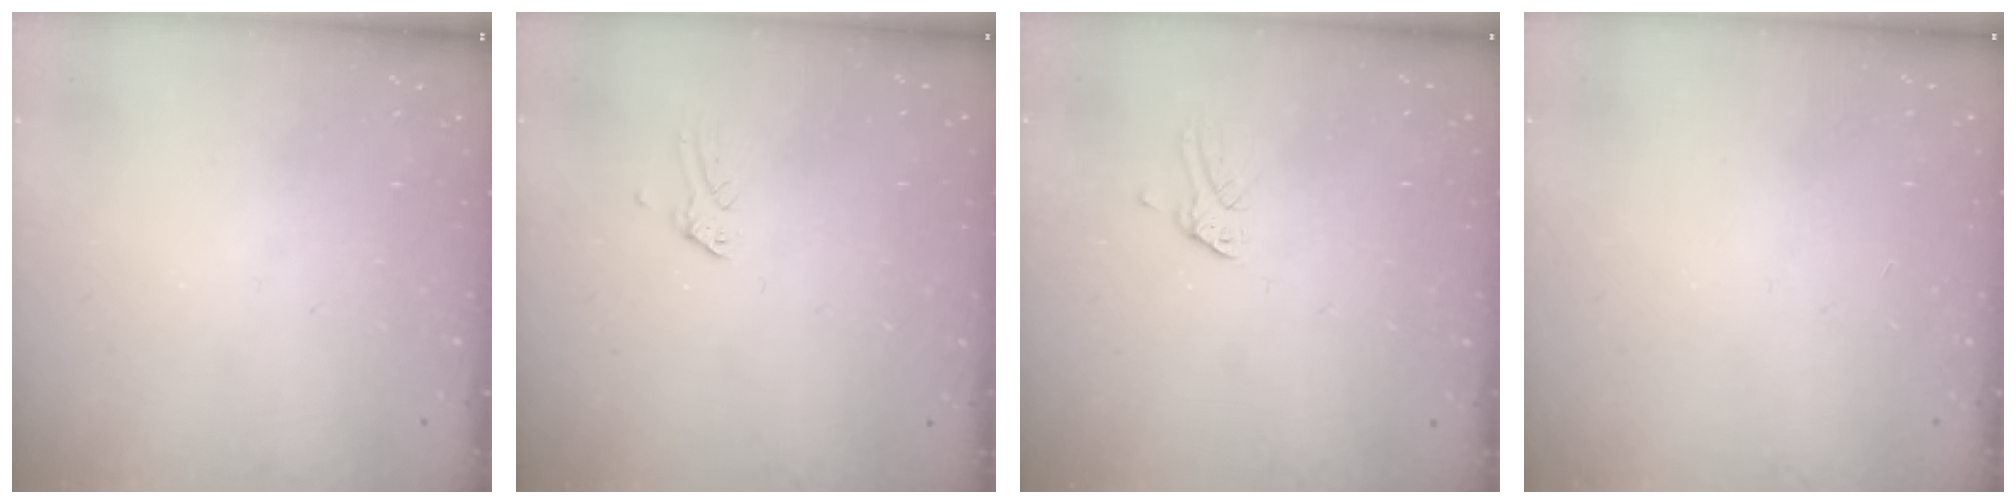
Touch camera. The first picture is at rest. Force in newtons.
{"total": 0.0}
{"total": 0.0}
{"total": 3.0, "press": 3.0, "slide": 0.3}